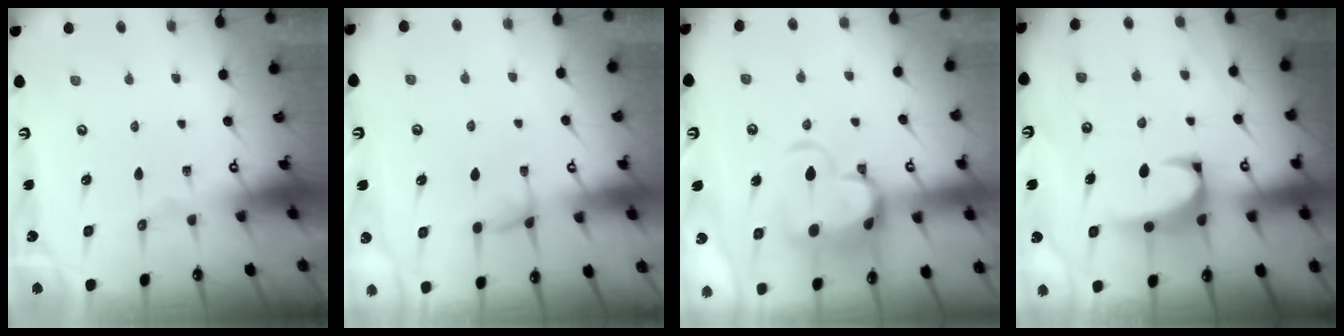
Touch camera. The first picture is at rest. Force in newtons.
{"total": 1.5, "press": 1.4, "slide": 0.5}
{"total": 8.9, "press": 8.7, "slide": 1.8}
{"total": 2.3, "press": 2.1, "slide": 1.0}